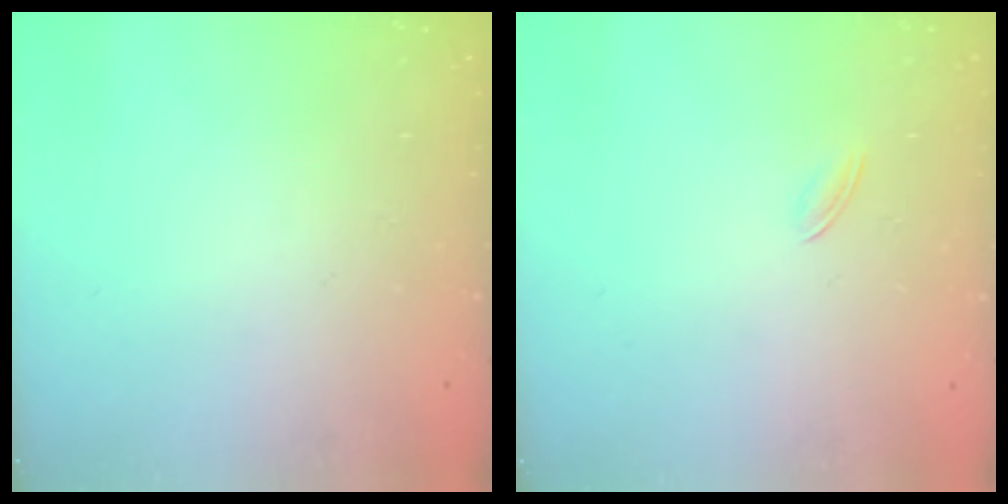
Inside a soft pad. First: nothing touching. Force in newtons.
{"total": 1.6, "press": 1.5, "slide": 0.5}